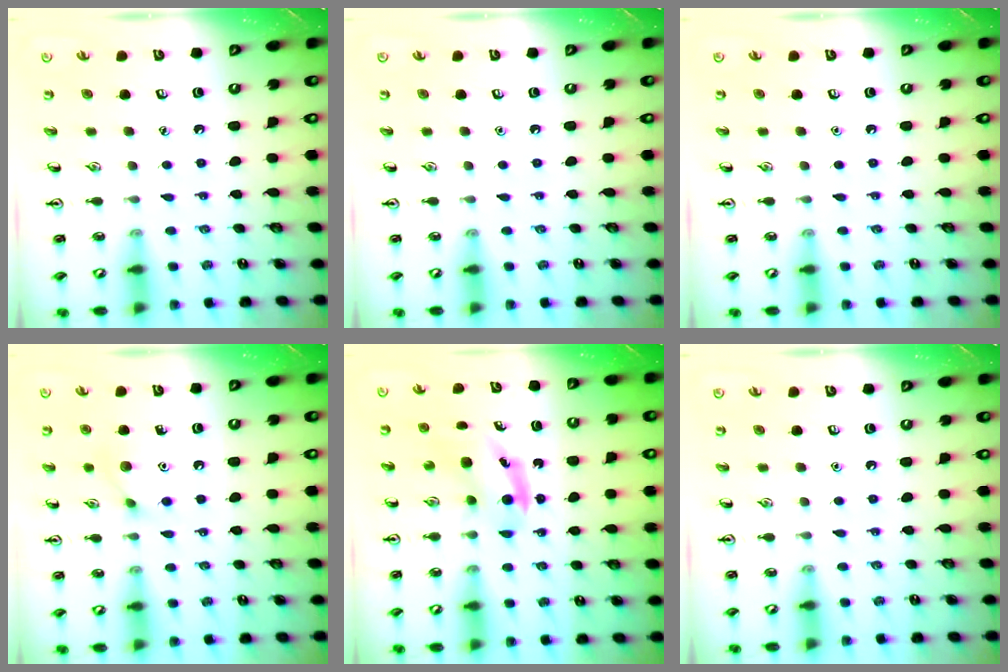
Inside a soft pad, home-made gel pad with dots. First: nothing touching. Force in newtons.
{"total": 0.0}
{"total": 0.0}
{"total": 7.7, "press": 7.7, "slide": 0.6}
{"total": 5.1, "press": 5.0, "slide": 0.9}
{"total": 0.0}